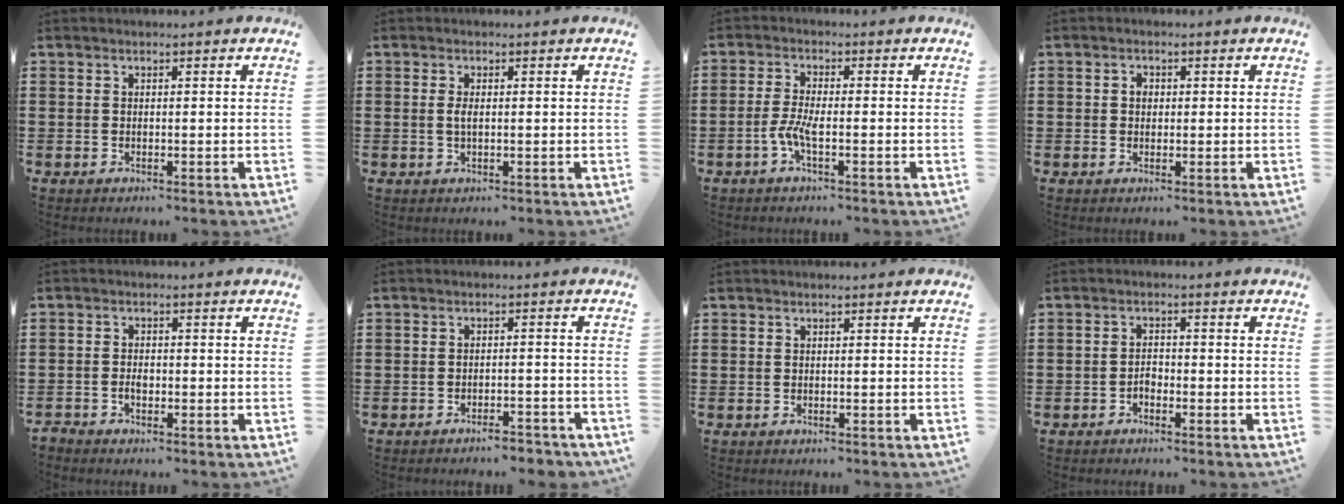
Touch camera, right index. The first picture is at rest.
{"total": 1.6, "force": [0.0, 0.5, 1.5], "torque": [-0.029, 0.002, -0.001]}
{"total": 3.7, "force": [-1.5, 0.8, 3.3], "torque": [-0.077, -0.006, -0.034]}
{"total": 1.3, "force": [0.2, 1.1, 0.8], "torque": [-0.017, 0.008, 0.003]}
{"total": 1.6, "force": [-0.8, 0.9, 1.1], "torque": [-0.022, 0.002, -0.017]}
{"total": 3.0, "force": [-2.9, 0.3, 0.8], "torque": [-0.016, 0.002, -0.060]}
{"total": 0.0}
{"total": 1.8, "force": [-1.0, 1.0, 1.0], "torque": [-0.023, 0.002, -0.020]}